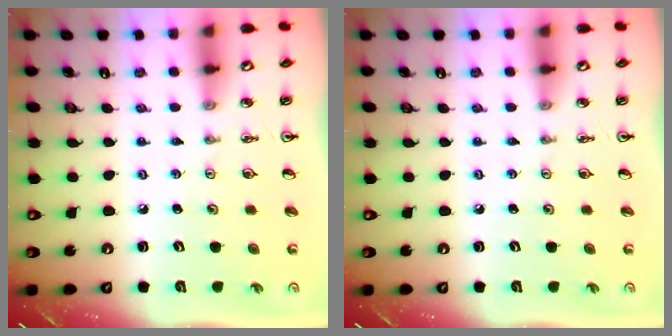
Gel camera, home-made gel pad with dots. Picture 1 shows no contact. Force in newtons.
{"total": 0.0}